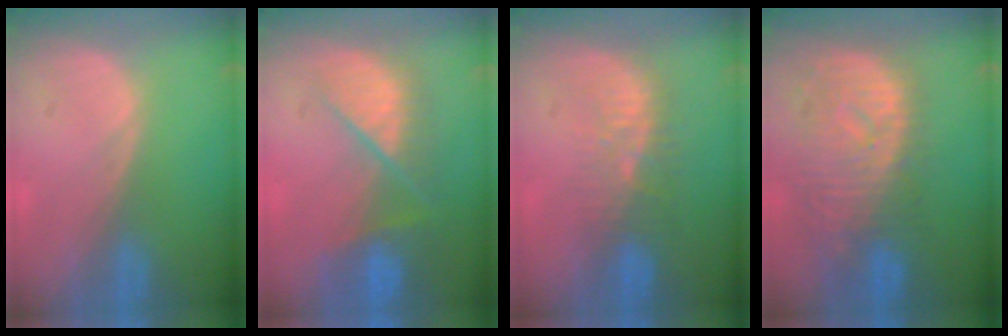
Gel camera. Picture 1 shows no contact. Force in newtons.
{"total": 9.2, "press": 7.9, "slide": 4.7}
{"total": 6.0, "press": 5.7, "slide": 1.9}
{"total": 11.0, "press": 9.8, "slide": 5.1}